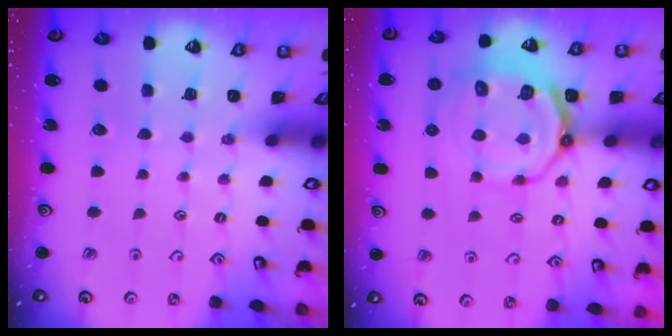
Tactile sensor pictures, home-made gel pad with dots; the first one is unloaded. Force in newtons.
{"total": 13.3, "press": 13.0, "slide": 2.9}